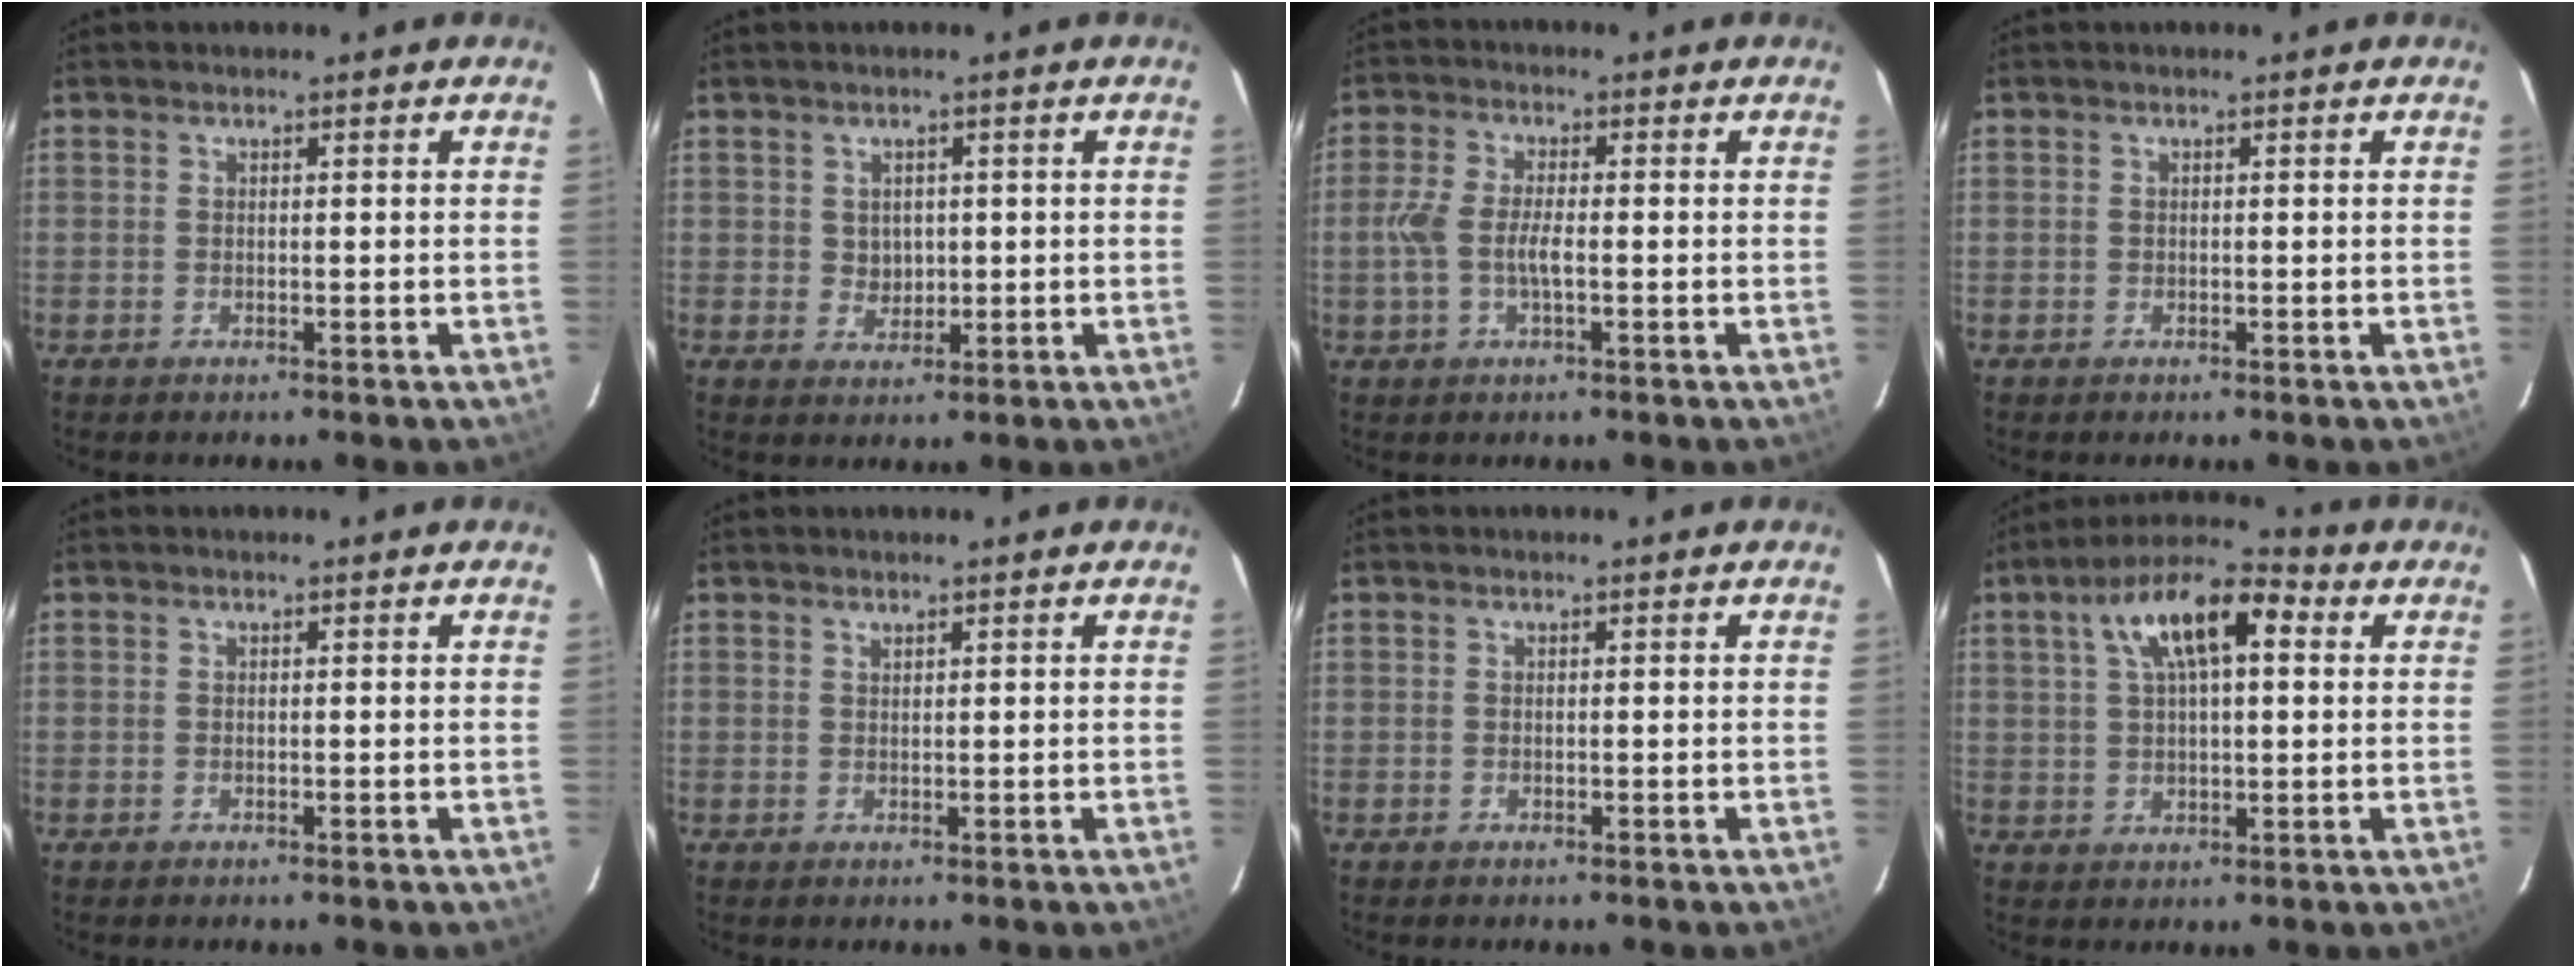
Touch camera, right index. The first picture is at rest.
{"total": 2.8, "force": [0.5, 2.7, 0.9], "torque": [-0.011, 0.003, 0.014]}
{"total": 5.8, "force": [-1.0, 2.1, 5.3], "torque": [-0.115, 0.002, -0.022]}
{"total": 0.0}
{"total": 0.0}
{"total": 0.6, "force": [0.6, 0.1, 0.0], "torque": [0.000, 0.000, 0.012]}
{"total": 0.0}
{"total": 13.2, "force": [4.6, 5.3, 11.1], "torque": [-0.198, 0.035, 0.071]}